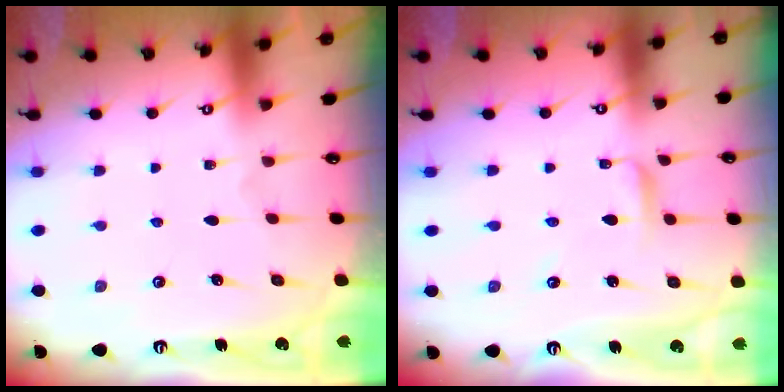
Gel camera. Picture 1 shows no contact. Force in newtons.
{"total": 2.9, "press": 2.8, "slide": 0.3}